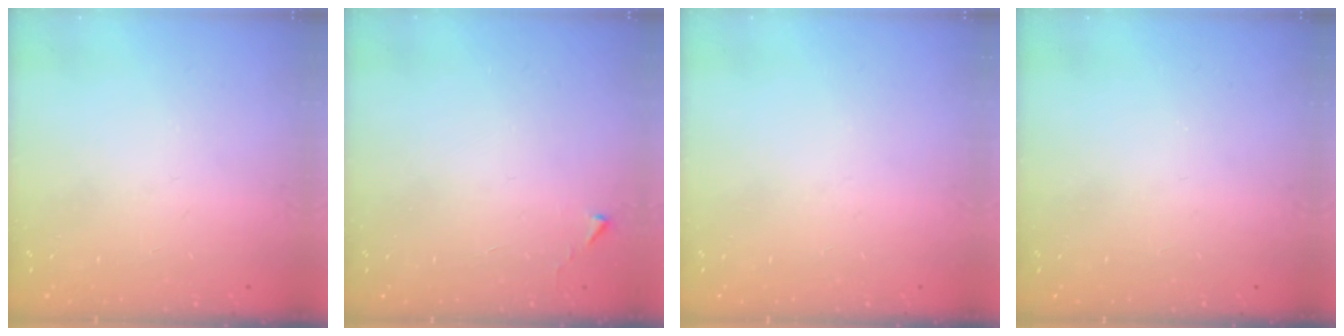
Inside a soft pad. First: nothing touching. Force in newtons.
{"total": 2.7, "press": 2.6, "slide": 0.4}
{"total": 0.0}
{"total": 0.0}